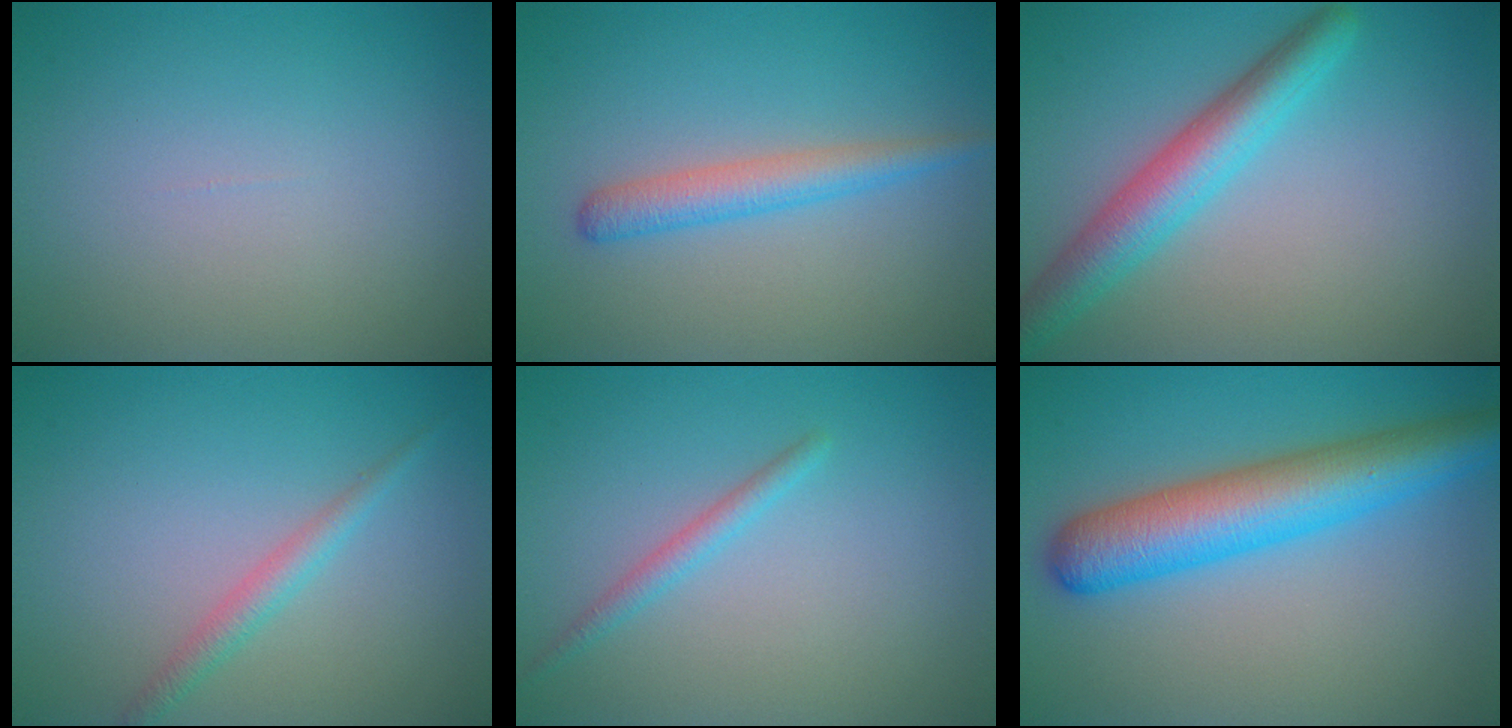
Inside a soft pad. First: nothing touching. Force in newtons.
{"total": 2.8, "press": 2.8, "slide": 0.2}
{"total": 4.9, "press": 4.9, "slide": 0.2}
{"total": 1.8, "press": 1.8, "slide": 0.0}
{"total": 1.5, "press": 1.5, "slide": 0.0}
{"total": 7.7, "press": 7.7, "slide": 0.3}